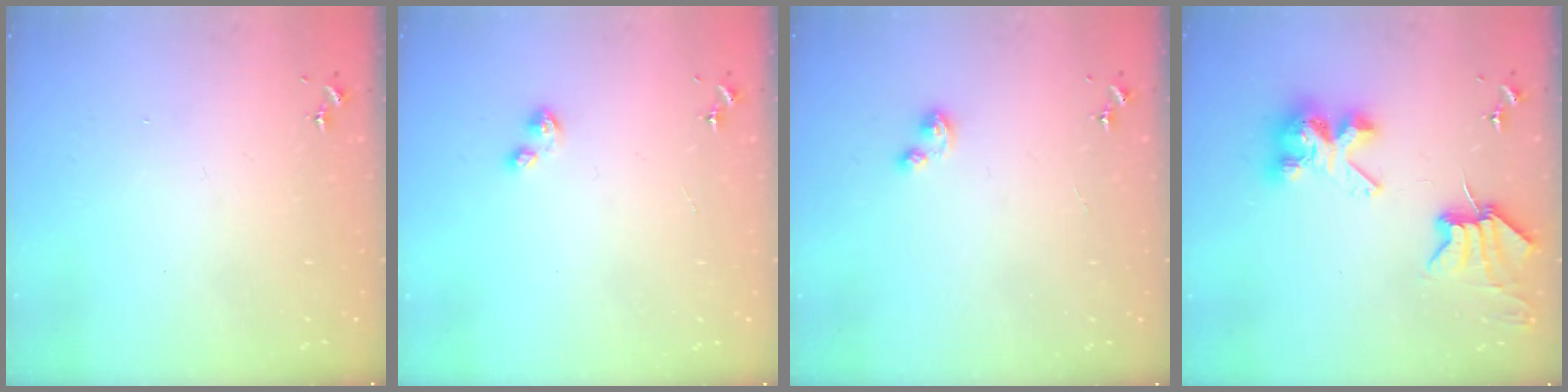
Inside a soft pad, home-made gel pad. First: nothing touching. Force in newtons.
{"total": 2.2, "press": 2.2, "slide": 0.2}
{"total": 2.6, "press": 2.6, "slide": 0.3}
{"total": 9.0, "press": 9.0, "slide": 1.0}